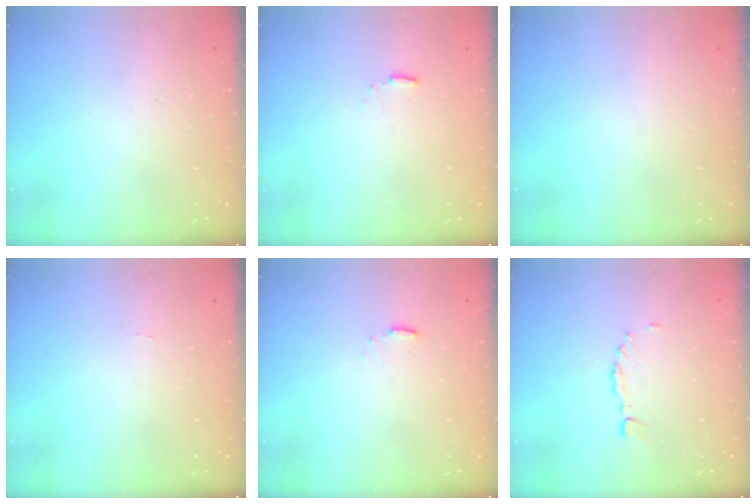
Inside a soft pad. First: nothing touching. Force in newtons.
{"total": 2.9, "press": 2.9, "slide": 0.5}
{"total": 0.0}
{"total": 0.0}
{"total": 2.9, "press": 2.9, "slide": 0.5}
{"total": 1.1, "press": 1.1, "slide": 0.3}